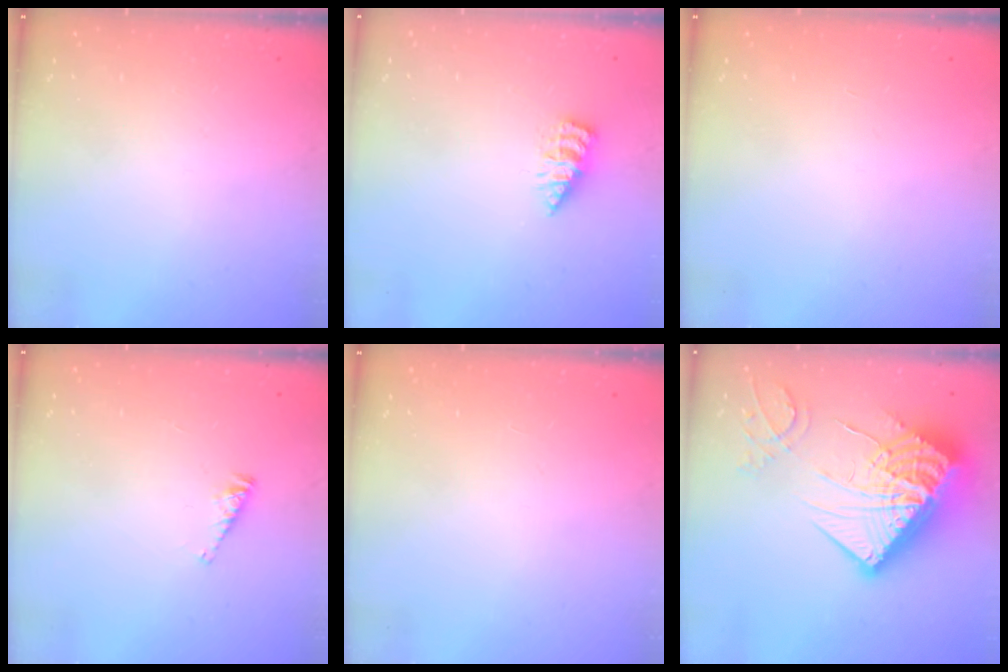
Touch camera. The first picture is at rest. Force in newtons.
{"total": 2.9, "press": 2.8, "slide": 0.4}
{"total": 0.0}
{"total": 2.5, "press": 2.4, "slide": 0.4}
{"total": 0.0}
{"total": 25.3, "press": 25.1, "slide": 3.2}